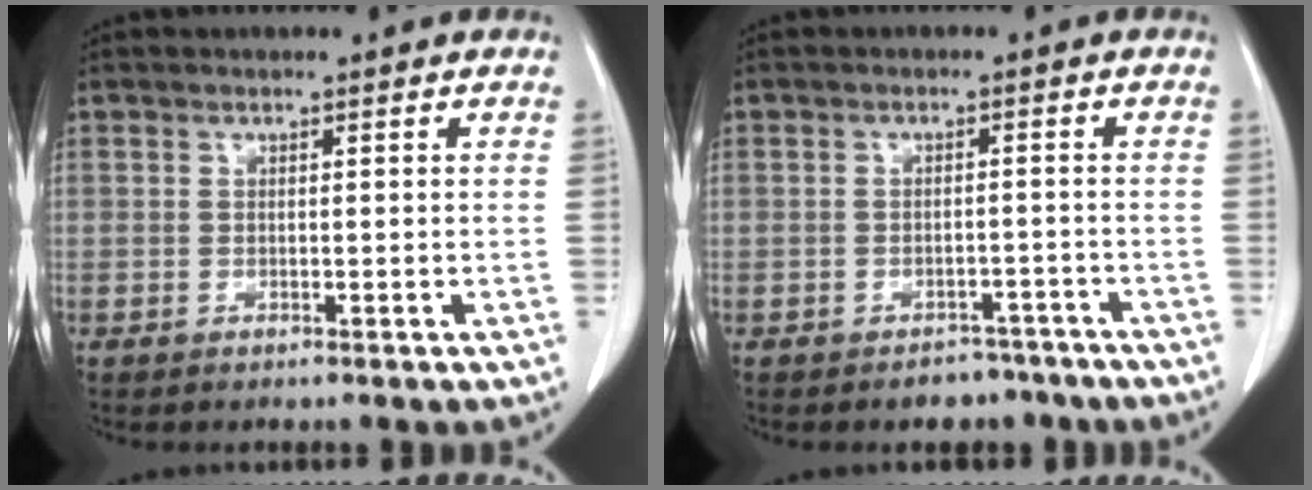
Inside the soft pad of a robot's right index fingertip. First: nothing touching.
{"total": 4.2, "force": [-3.3, 2.4, 0.8], "torque": [-0.004, 0.011, -0.040]}